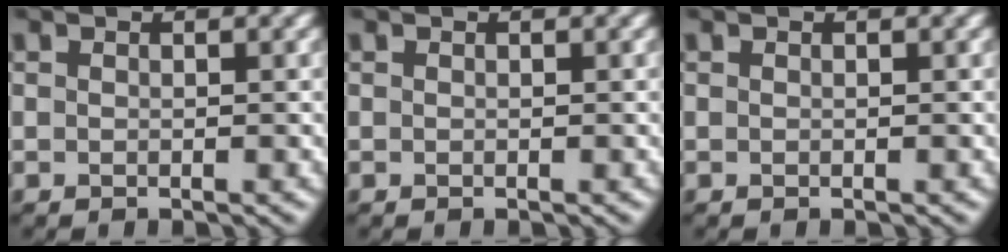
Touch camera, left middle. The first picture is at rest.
{"total": 0.0}
{"total": 0.0}